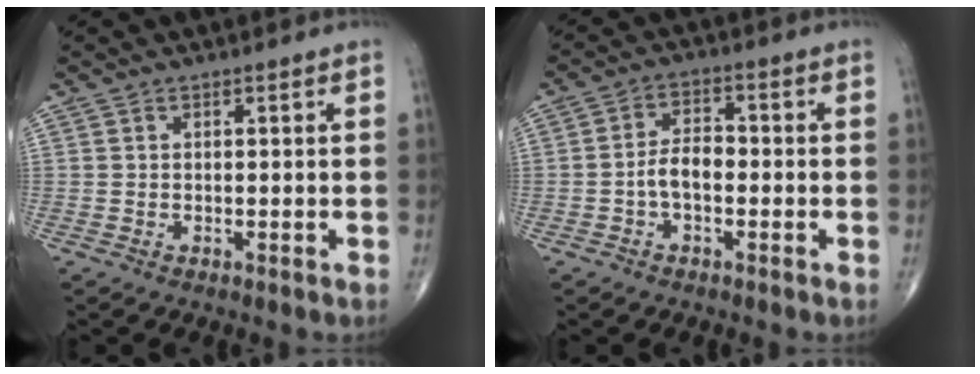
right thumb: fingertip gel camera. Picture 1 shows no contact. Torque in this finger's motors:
{"motor_torque": [0.95, 0.88, 0.62, -0.24, 0.06]}